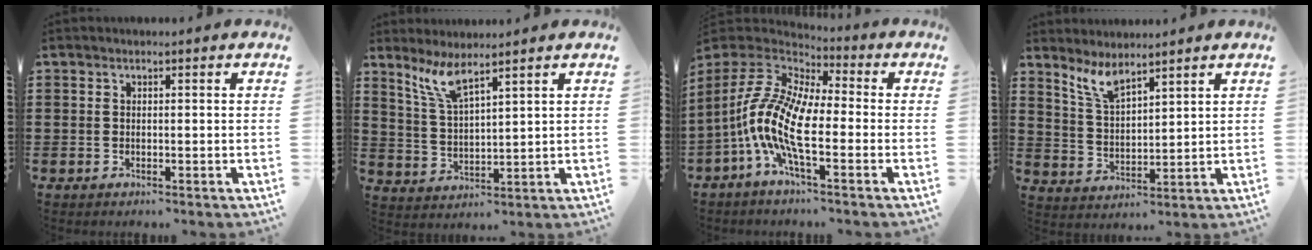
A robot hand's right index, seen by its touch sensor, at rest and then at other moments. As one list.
[{"total": 5.3, "force": [4.1, 0.5, 3.3], "torque": [-0.077, -0.009, 0.074]}, {"total": 12.8, "force": [-3.3, 4.5, 11.5], "torque": [-0.279, -0.016, -0.075]}, {"total": 5.2, "force": [4.3, 1.2, 2.5], "torque": [-0.062, -0.013, 0.080]}]